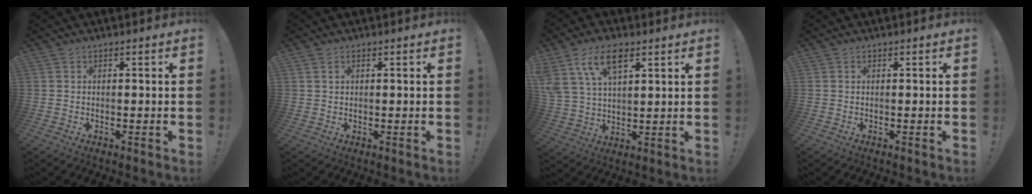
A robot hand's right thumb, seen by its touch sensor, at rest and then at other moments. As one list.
[{"total": 1.0, "force": [0.6, 0.7, 0.4], "torque": [-0.001, -0.002, 0.010]}, {"total": 12.1, "force": [6.7, 6.4, 7.8], "torque": [-0.146, -0.011, 0.128]}, {"total": 0.0}]